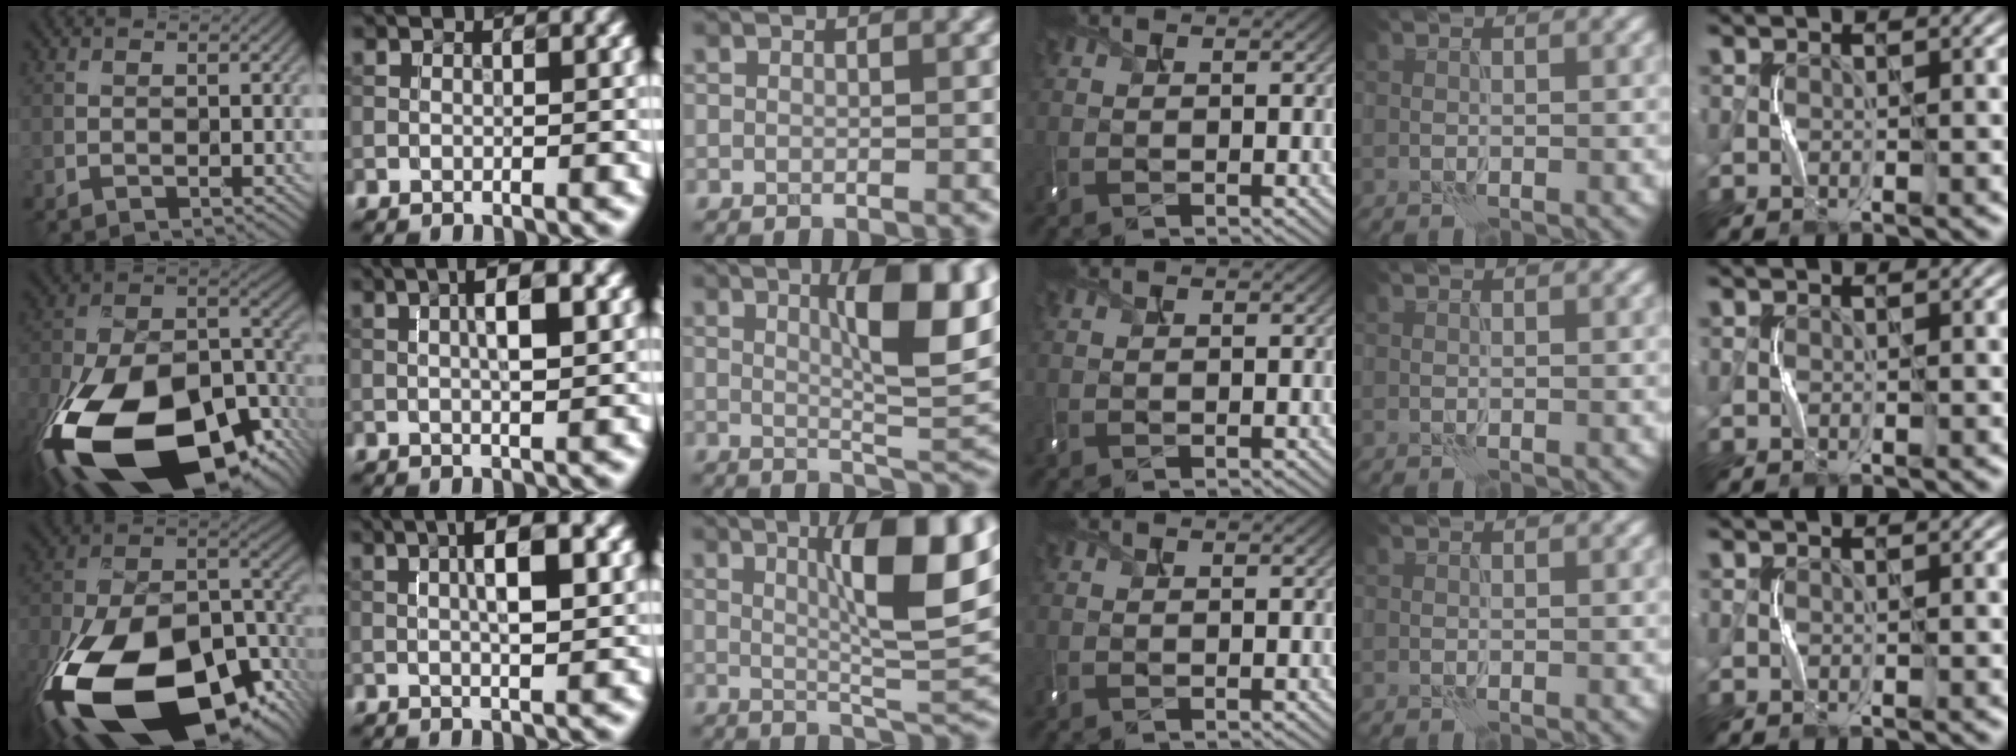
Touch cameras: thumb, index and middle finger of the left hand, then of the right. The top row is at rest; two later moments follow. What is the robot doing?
{"motion": "shake", "object": "tambourine"}